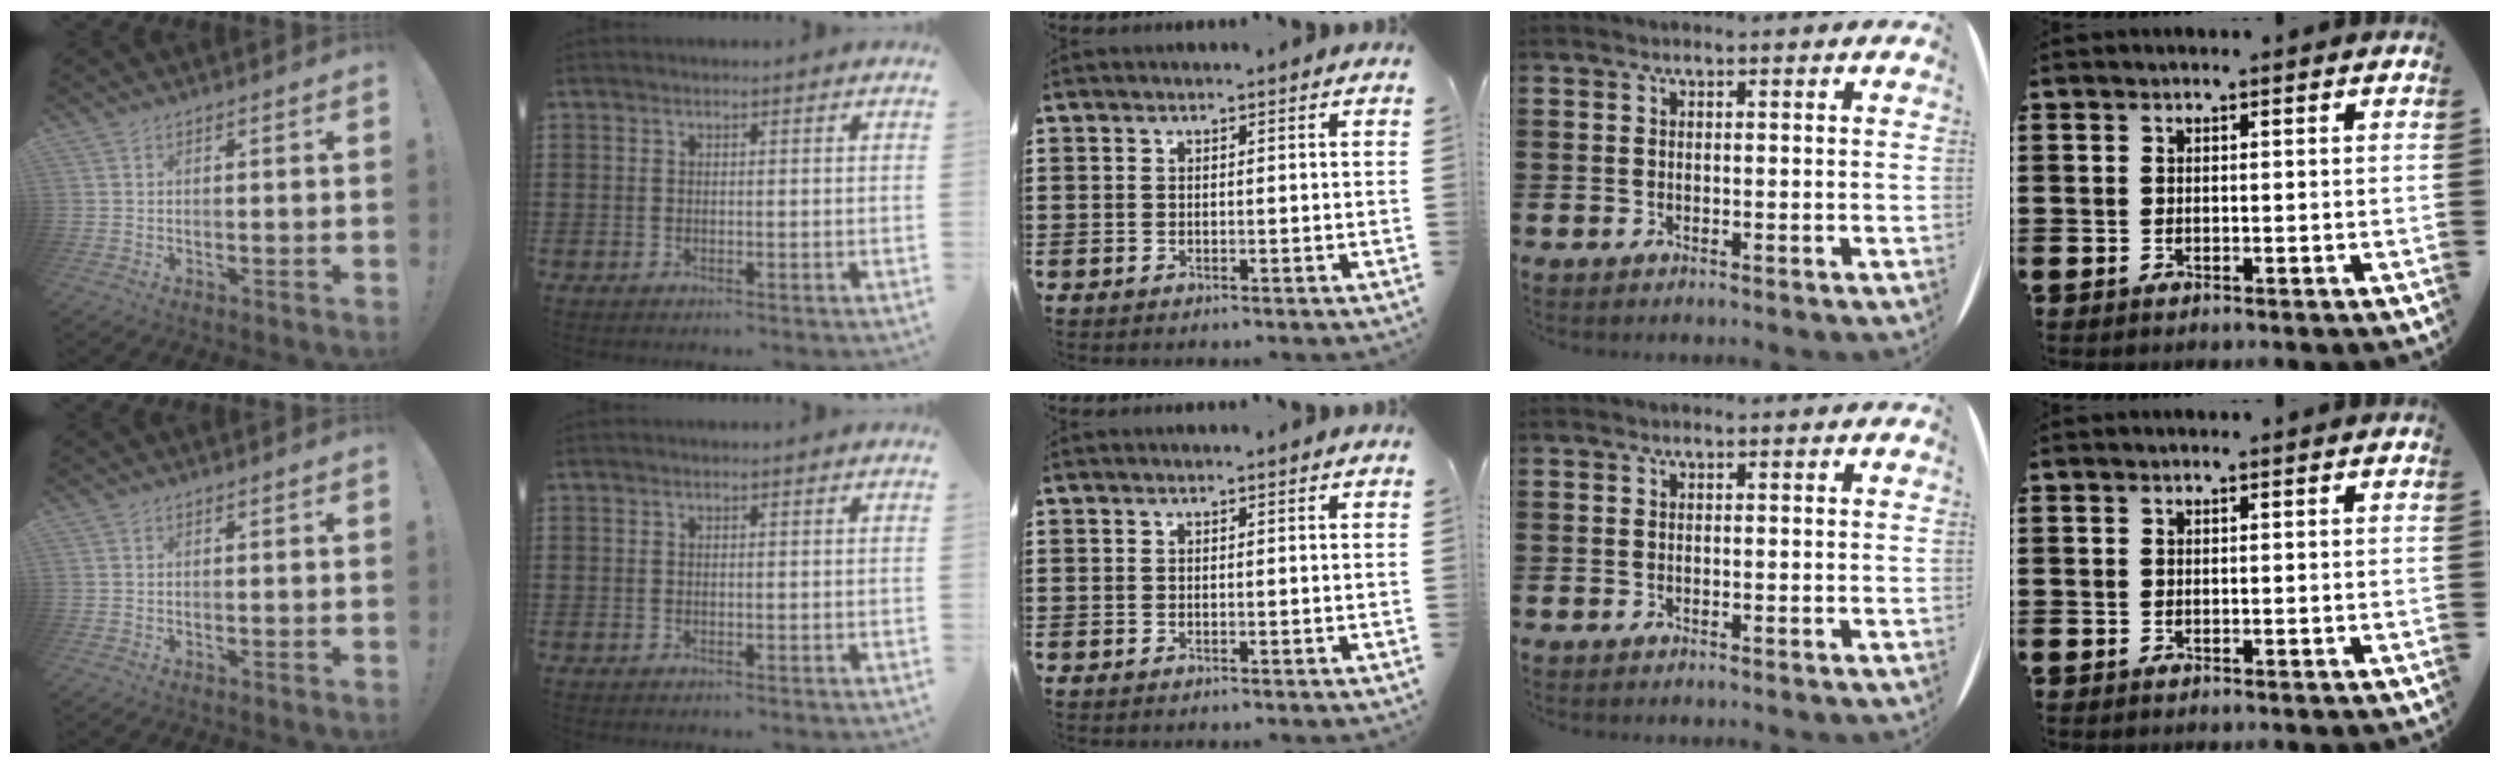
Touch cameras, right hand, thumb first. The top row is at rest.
{}